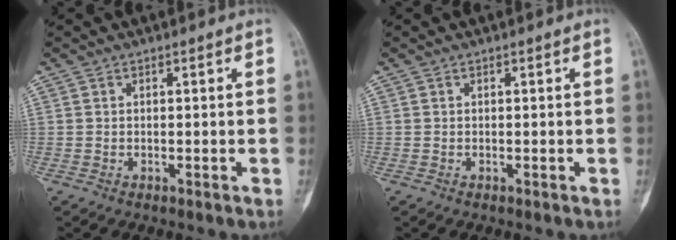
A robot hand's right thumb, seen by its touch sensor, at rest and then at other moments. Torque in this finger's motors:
{"motor_torque": [0.10, 0.10, 0.07, 0.07, 0.03]}